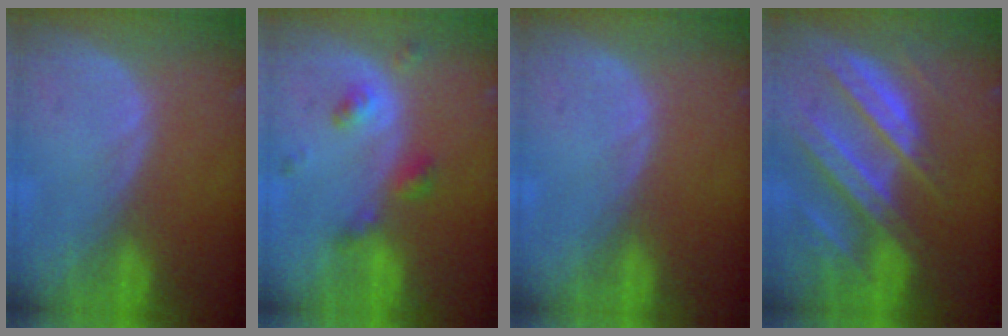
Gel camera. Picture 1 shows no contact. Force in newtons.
{"total": 4.8, "press": 4.4, "slide": 2.1}
{"total": 0.0}
{"total": 10.6, "press": 9.3, "slide": 5.0}